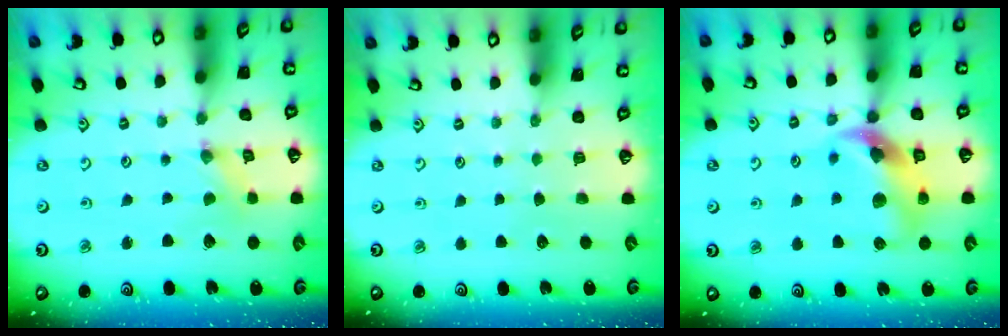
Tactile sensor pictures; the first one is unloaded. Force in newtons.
{"total": 0.0}
{"total": 12.0, "press": 11.9, "slide": 1.6}